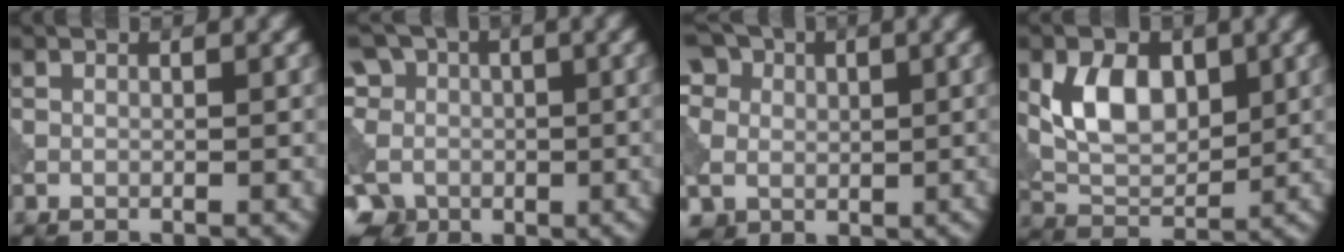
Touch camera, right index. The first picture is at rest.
{"total": 12.6, "force": [0.1, 11.5, 5.1], "torque": [-0.139, 0.022, -0.029]}
{"total": 13.2, "force": [4.7, 10.6, 6.4], "torque": [-0.147, 0.027, 0.062]}
{"total": 6.0, "force": [1.4, 3.9, 4.4], "torque": [-0.080, -0.004, 0.025]}